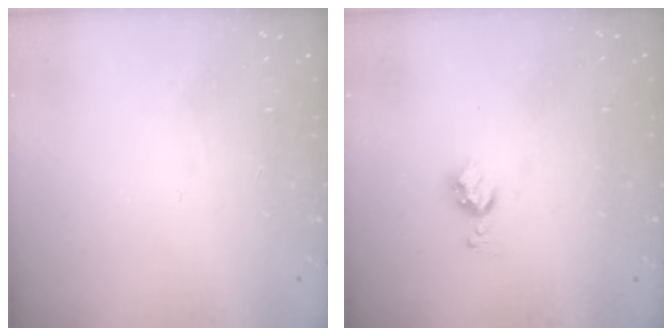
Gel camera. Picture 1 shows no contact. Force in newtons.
{"total": 4.3, "press": 4.3, "slide": 0.5}